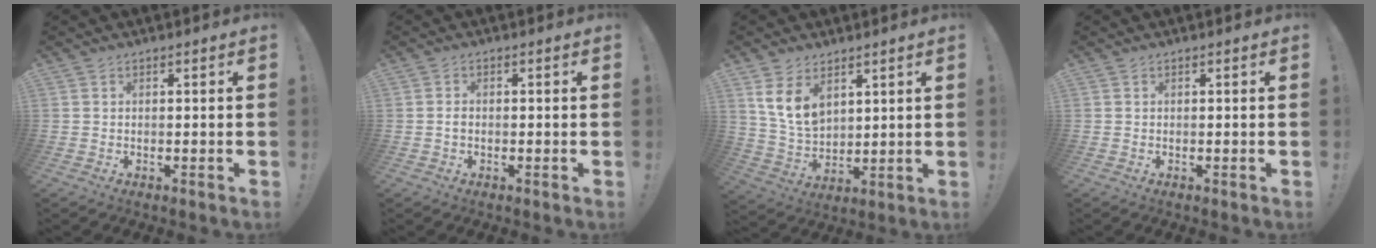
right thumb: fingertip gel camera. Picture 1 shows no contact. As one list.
[{"total": 1.1, "force": [-0.4, 0.7, 0.7], "torque": [-0.013, 0.005, -0.006]}, {"total": 10.3, "force": [5.5, 6.6, 5.8], "torque": [-0.109, -0.027, 0.110]}, {"total": 0.0}]